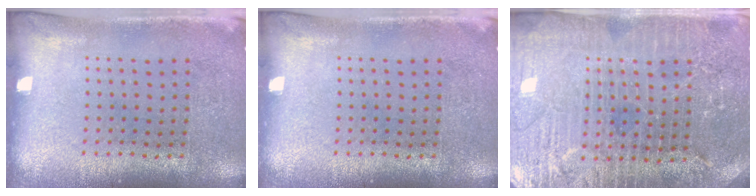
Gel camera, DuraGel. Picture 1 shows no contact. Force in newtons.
{"total": 0.0}
{"total": 4.3, "press": 4.1, "slide": 1.4}